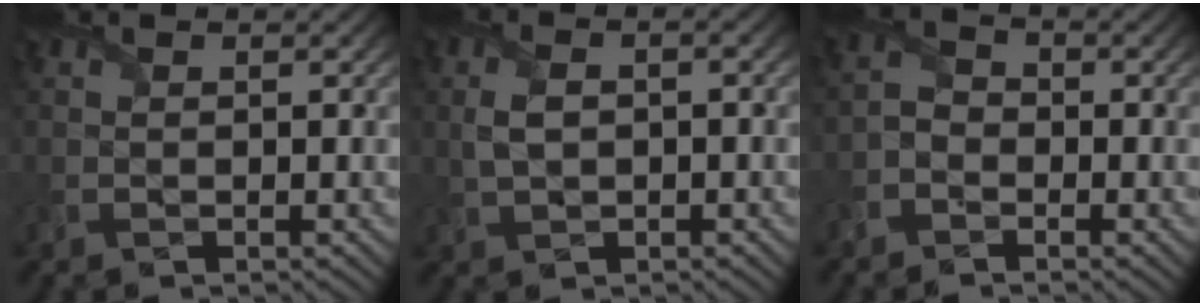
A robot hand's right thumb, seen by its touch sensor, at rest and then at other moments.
{"total": 3.6, "force": [0.0, 2.1, 3.0], "torque": [-0.072, 0.002, 0.001]}
{"total": 2.4, "force": [-1.6, 1.5, 0.9], "torque": [-0.020, 0.002, -0.045]}